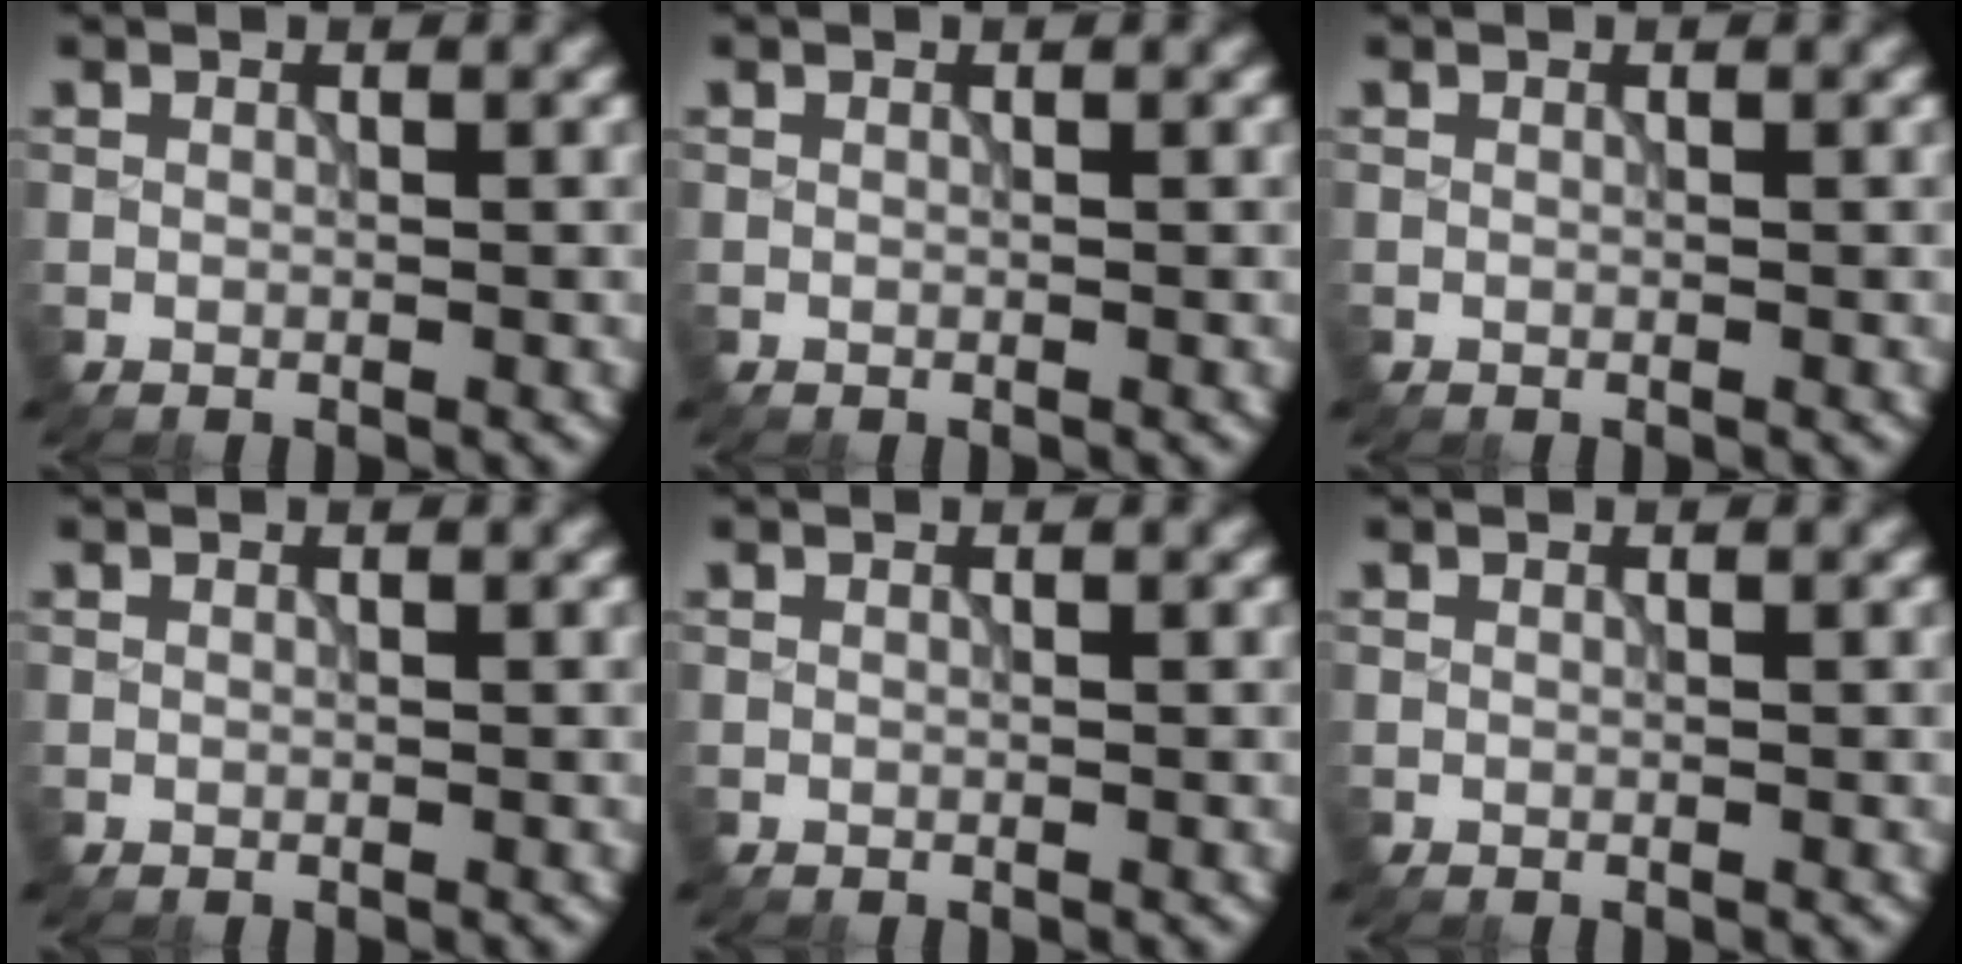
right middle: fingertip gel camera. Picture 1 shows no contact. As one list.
[{"total": 0.0}, {"total": 0.0}, {"total": 0.0}, {"total": 0.0}, {"total": 0.0}]